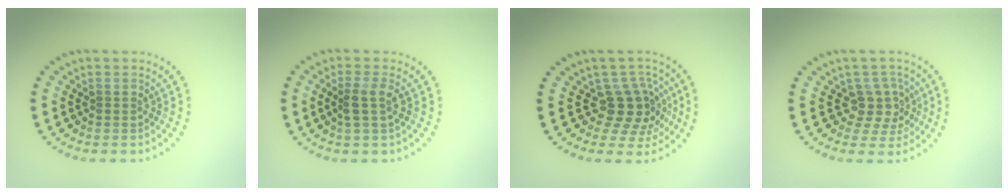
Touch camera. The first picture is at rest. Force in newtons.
{"total": 2.0, "press": 1.6, "slide": 1.2}
{"total": 3.9, "press": 3.1, "slide": 2.4}
{"total": 2.8, "press": 2.1, "slide": 1.8}